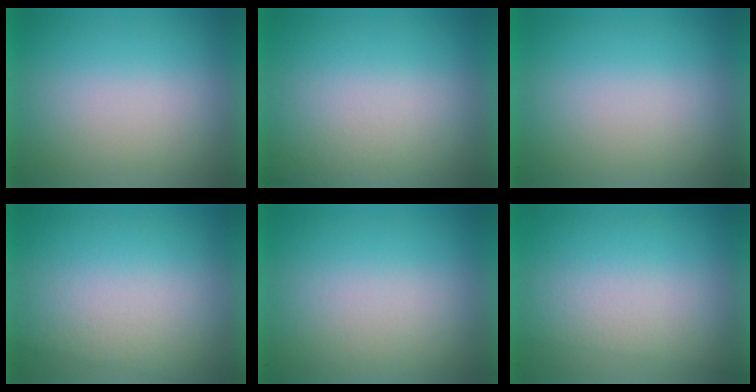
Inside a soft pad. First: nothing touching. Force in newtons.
{"total": 2.5}
{"total": 0.0}
{"total": 3.1}
{"total": 2.3}
{"total": 2.8}